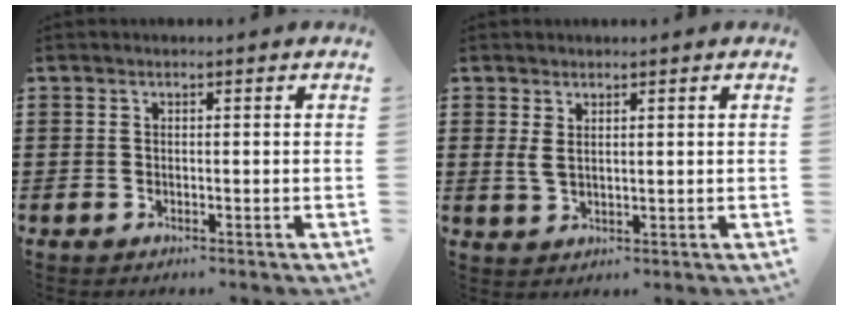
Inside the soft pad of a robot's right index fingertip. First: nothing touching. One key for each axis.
{"total": 2.2, "fx": 1.3, "fy": 0.8, "fz": 1.6, "tx": -0.035, "ty": 0.004, "tz": 0.023}